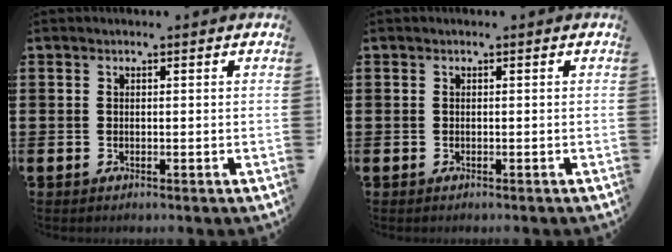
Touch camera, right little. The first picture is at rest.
{"total": 0.0}